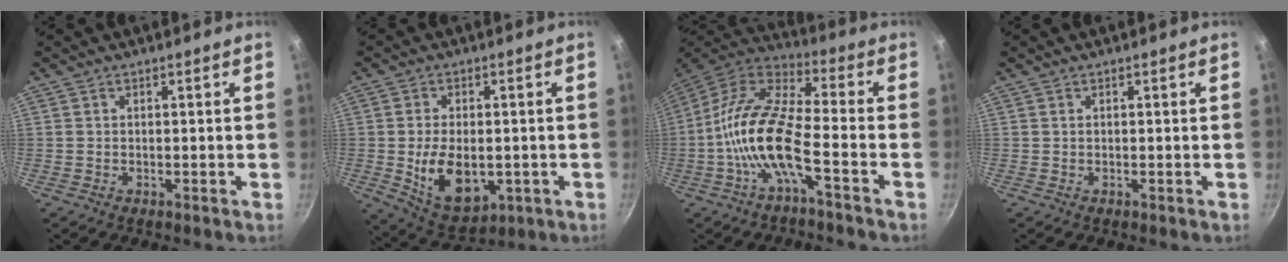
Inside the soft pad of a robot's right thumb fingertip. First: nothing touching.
{"total": 12.0, "force": [-1.8, 7.3, 9.3], "torque": [-0.145, -0.007, -0.008]}
{"total": 14.9, "force": [-4.9, 4.8, 13.3], "torque": [-0.262, 0.045, -0.109]}
{"total": 0.0}